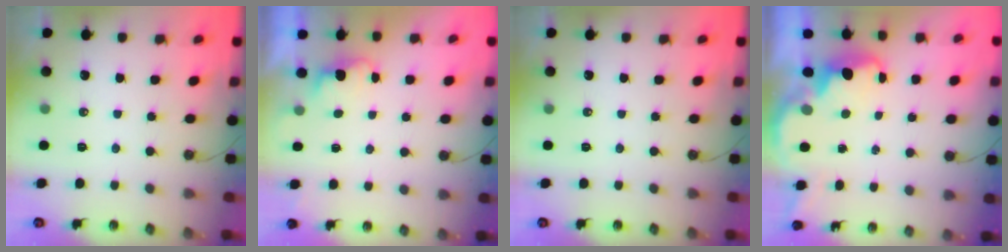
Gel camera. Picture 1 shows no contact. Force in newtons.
{"total": 1.3, "press": 1.1, "slide": 0.8}
{"total": 0.0}
{"total": 2.8, "press": 2.8, "slide": 0.6}